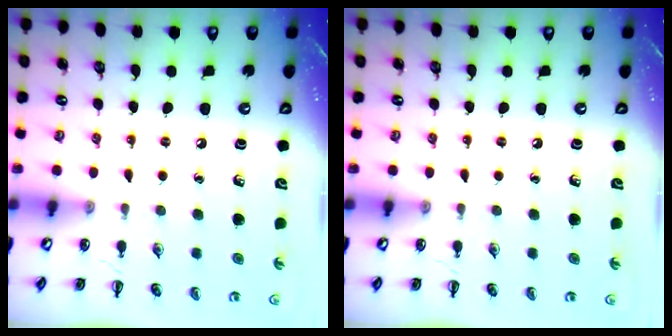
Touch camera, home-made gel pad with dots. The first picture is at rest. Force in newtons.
{"total": 0.0}